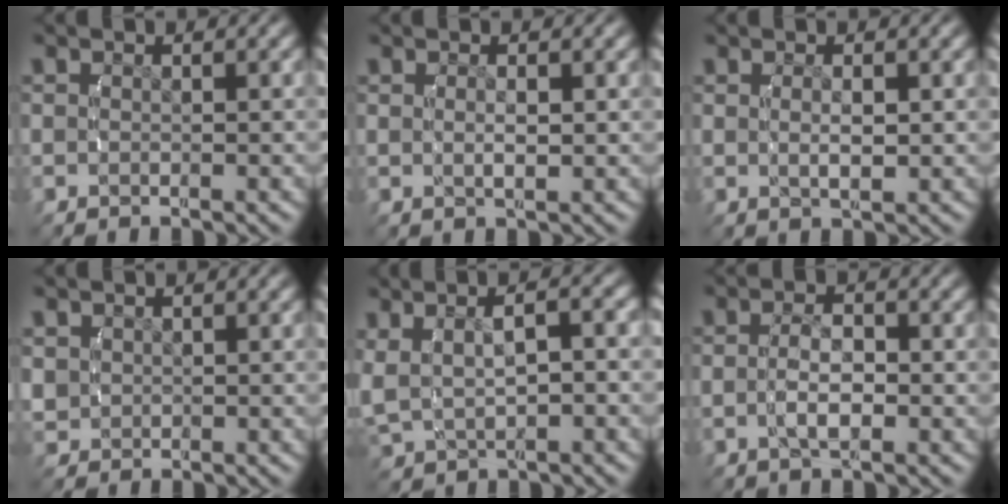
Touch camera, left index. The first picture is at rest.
{"total": 1.3, "force": [0.4, 0.1, 1.2], "torque": [-0.017, -0.003, 0.010]}
{"total": 1.9, "force": [0.5, 0.4, 1.7], "torque": [-0.025, -0.004, 0.012]}
{"total": 1.9, "force": [0.3, 1.8, 0.4], "torque": [-0.019, -0.009, 0.014]}
{"total": 5.9, "force": [1.1, 4.2, 4.0], "torque": [-0.070, 0.013, 0.022]}
{"total": 2.6, "force": [-0.6, 0.9, 2.4], "torque": [-0.044, 0.003, -0.011]}